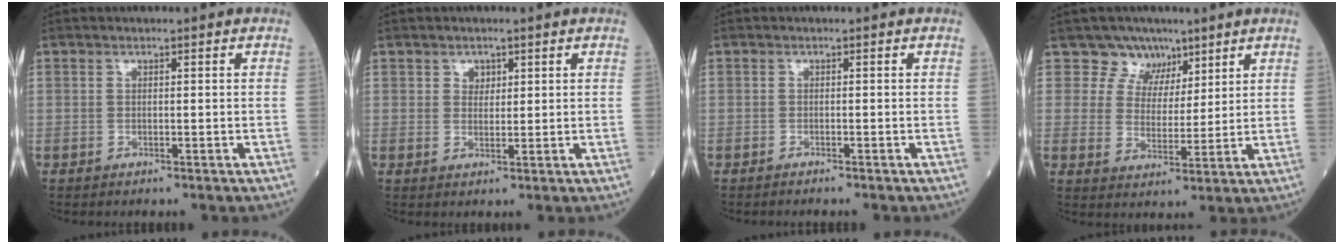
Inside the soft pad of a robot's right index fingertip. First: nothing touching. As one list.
[{"total": 1.9, "force": [0.9, 1.4, 0.8], "torque": [-0.009, -0.001, 0.015]}, {"total": 0.7, "force": [-0.6, 0.0, 0.2], "torque": [-0.007, -0.001, -0.011]}, {"total": 6.1, "force": [4.2, 4.4, -0.2], "torque": [0.011, -0.004, 0.072]}]